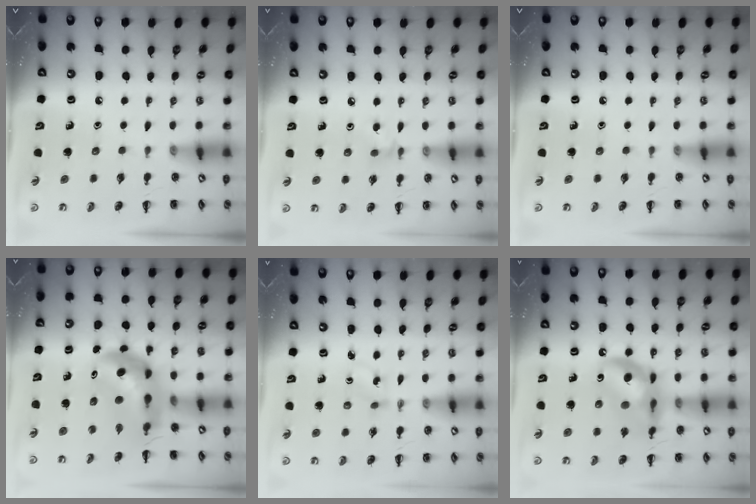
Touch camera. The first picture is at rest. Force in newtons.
{"total": 3.8, "press": 3.5, "slide": 1.3}
{"total": 0.0}
{"total": 7.2, "press": 6.8, "slide": 2.3}
{"total": 0.9, "press": 0.7, "slide": 0.5}
{"total": 15.1, "press": 14.7, "slide": 3.3}